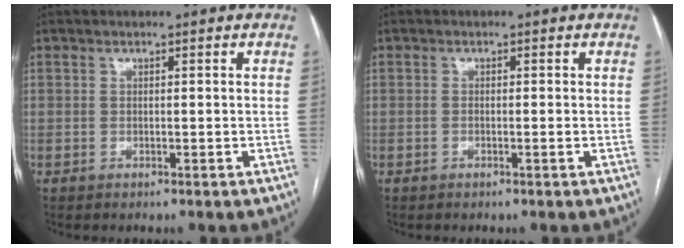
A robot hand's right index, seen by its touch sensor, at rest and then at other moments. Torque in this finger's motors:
{"motor_torque": [-0.03, -0.05, -0.03, 0.00]}